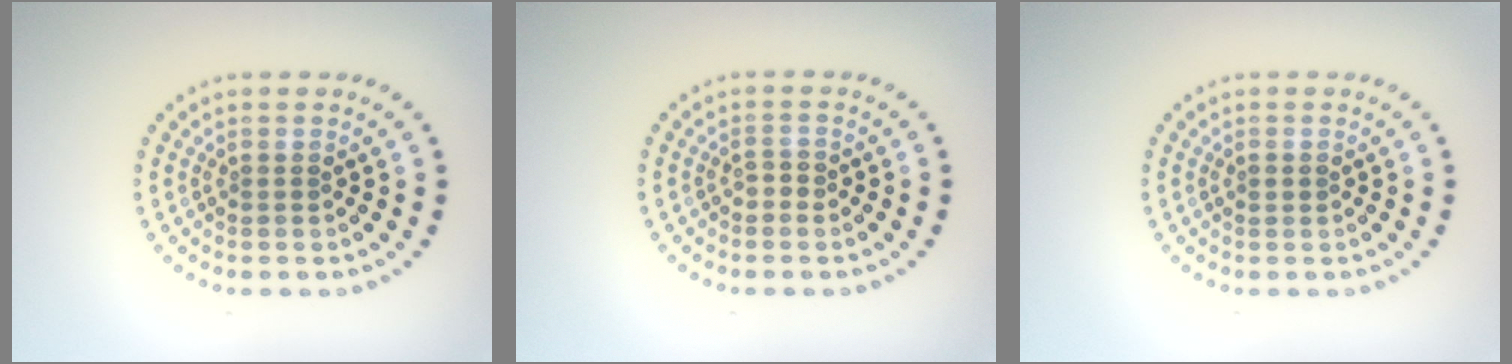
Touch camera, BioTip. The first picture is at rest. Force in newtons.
{"total": 1.0, "press": 0.9, "slide": 0.3}
{"total": 0.9, "press": 0.9, "slide": 0.1}